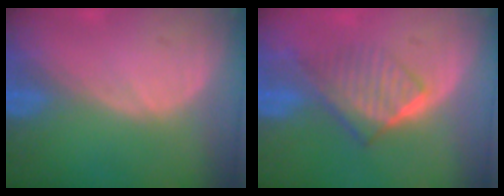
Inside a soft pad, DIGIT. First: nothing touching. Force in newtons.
{"total": 6.5, "press": 5.7, "slide": 3.1}